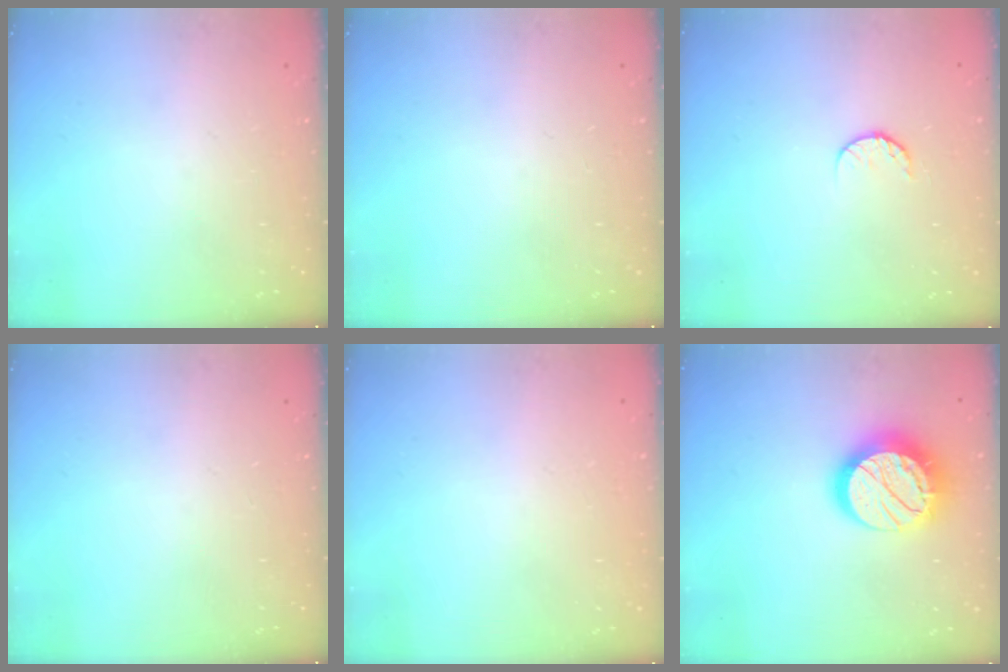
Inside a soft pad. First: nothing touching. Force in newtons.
{"total": 0.0}
{"total": 6.6, "press": 6.6, "slide": 0.7}
{"total": 0.0}
{"total": 0.5, "press": 0.5, "slide": 0.1}
{"total": 16.9, "press": 16.9, "slide": 0.9}